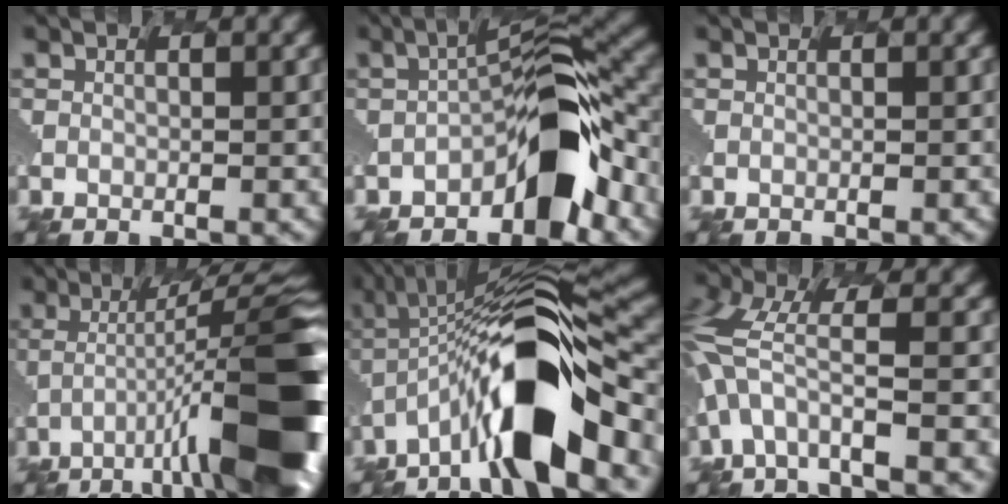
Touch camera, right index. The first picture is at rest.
{"total": 7.6, "force": [-4.3, 3.0, 5.5], "torque": [-0.082, 0.027, -0.093]}
{"total": 0.0}
{"total": 10.8, "force": [-4.2, 1.2, 9.9], "torque": [-0.165, 0.022, -0.067]}
{"total": 11.4, "force": [-5.5, 2.8, 9.6], "torque": [-0.176, 0.029, -0.104]}
{"total": 5.4, "force": [-1.1, 2.1, 4.8], "torque": [-0.145, 0.017, -0.036]}